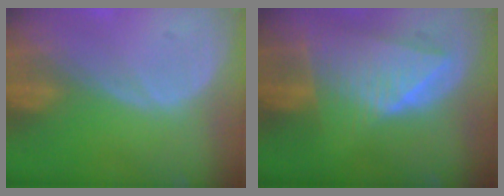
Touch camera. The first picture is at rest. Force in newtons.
{"total": 9.1, "press": 8.2, "slide": 4.1}